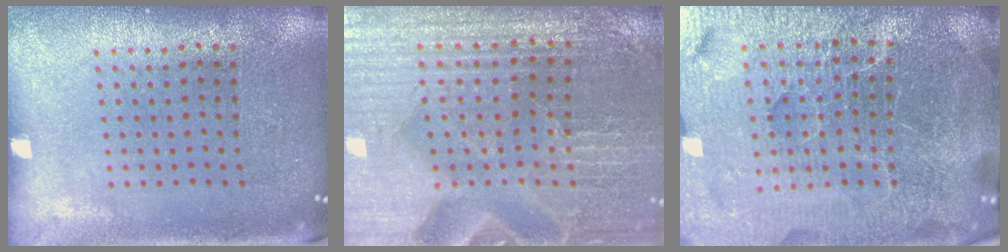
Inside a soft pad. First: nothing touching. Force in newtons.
{"total": 3.4, "press": 3.3, "slide": 0.3}
{"total": 7.1, "press": 6.2, "slide": 3.5}